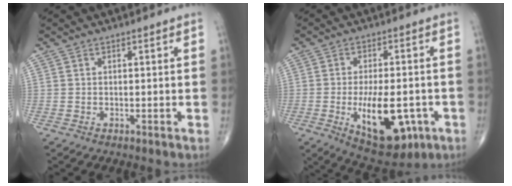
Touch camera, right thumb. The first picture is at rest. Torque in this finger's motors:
{"motor_torque": [2.52, 2.33, 1.22, -0.08, 0.45]}